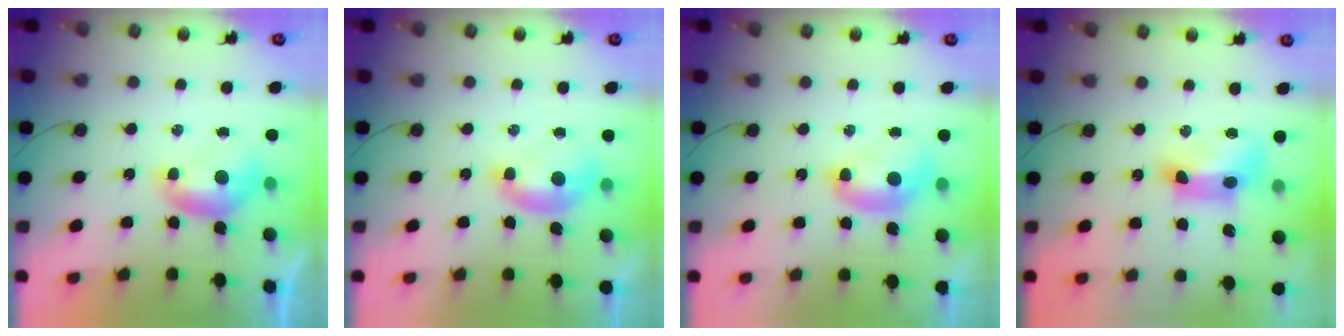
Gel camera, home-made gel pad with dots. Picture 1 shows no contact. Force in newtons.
{"total": 1.7, "press": 1.6, "slide": 0.6}
{"total": 2.5, "press": 2.5, "slide": 0.1}
{"total": 8.2, "press": 8.1, "slide": 0.9}